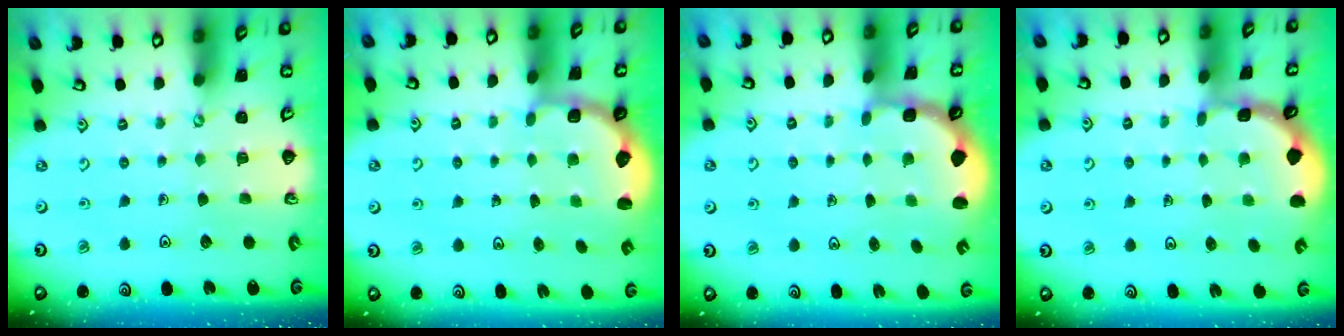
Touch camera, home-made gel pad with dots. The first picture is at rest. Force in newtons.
{"total": 2.7, "press": 2.3, "slide": 1.5}
{"total": 2.9, "press": 1.8, "slide": 2.2}
{"total": 1.6, "press": 1.6, "slide": 0.1}